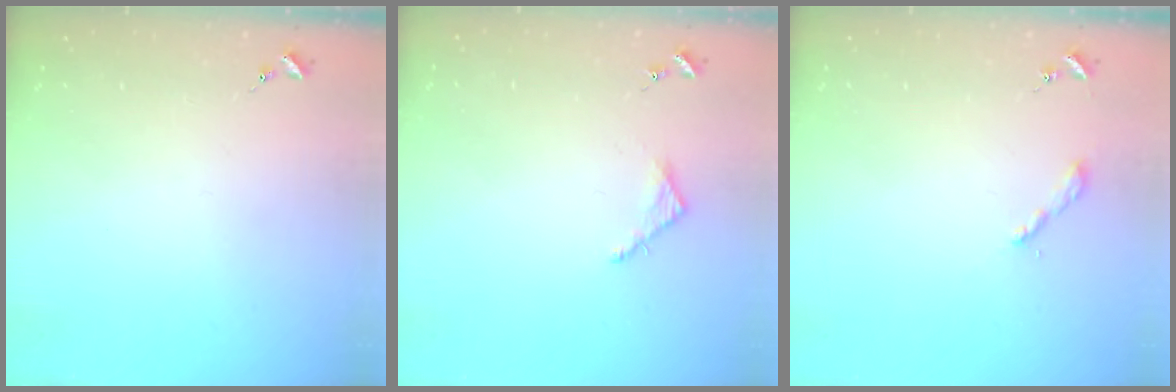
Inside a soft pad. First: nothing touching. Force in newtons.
{"total": 3.5, "press": 3.5, "slide": 0.3}
{"total": 2.2, "press": 2.2, "slide": 0.2}